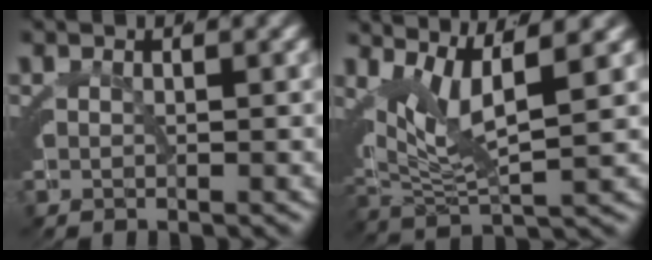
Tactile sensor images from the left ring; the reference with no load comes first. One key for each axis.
{"total": 5.8, "fx": 1.8, "fy": 2.6, "fz": 4.9, "tx": -0.101, "ty": -0.006, "tz": 0.035}